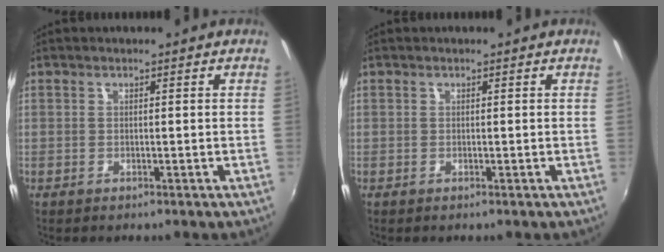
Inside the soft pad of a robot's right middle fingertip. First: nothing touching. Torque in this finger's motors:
{"motor_torque": [0.45, -0.41, 0.05, 0.00]}